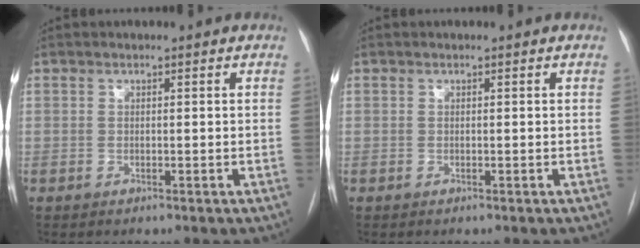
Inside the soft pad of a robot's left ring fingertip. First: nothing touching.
{"total": 0.0}